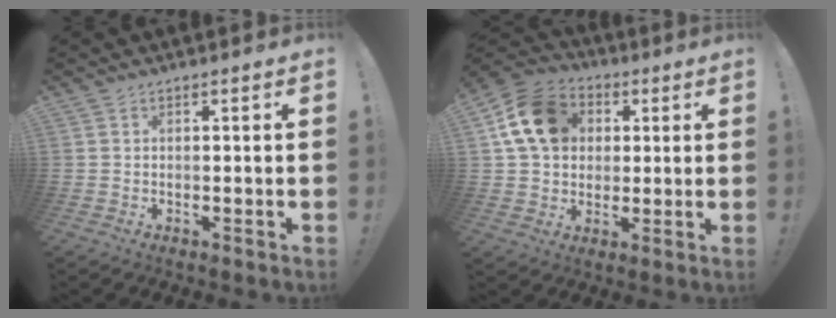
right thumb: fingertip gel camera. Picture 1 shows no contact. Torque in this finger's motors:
{"motor_torque": [0.15, 0.51, 1.09, 0.15, 0.06]}